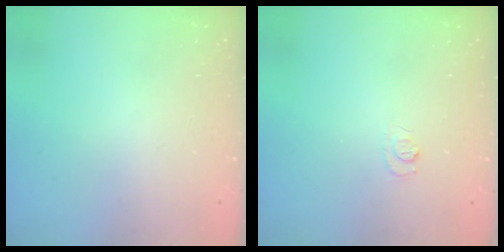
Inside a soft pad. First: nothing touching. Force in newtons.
{"total": 4.8, "press": 4.8, "slide": 0.6}